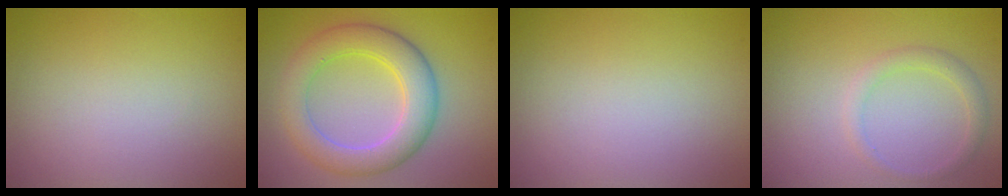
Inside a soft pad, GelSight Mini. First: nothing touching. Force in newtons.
{"total": 5.8, "press": 5.8, "slide": 0.2}
{"total": 0.0}
{"total": 1.5, "press": 1.5, "slide": 0.1}